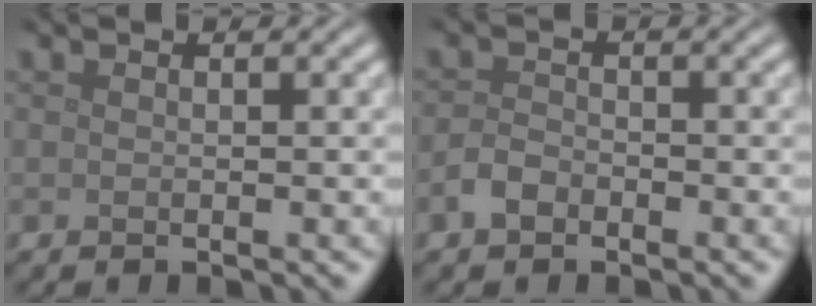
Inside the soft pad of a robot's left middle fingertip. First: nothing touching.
{"total": 1.7, "force": [-1.1, 1.0, 0.8], "torque": [-0.014, 0.003, -0.026]}